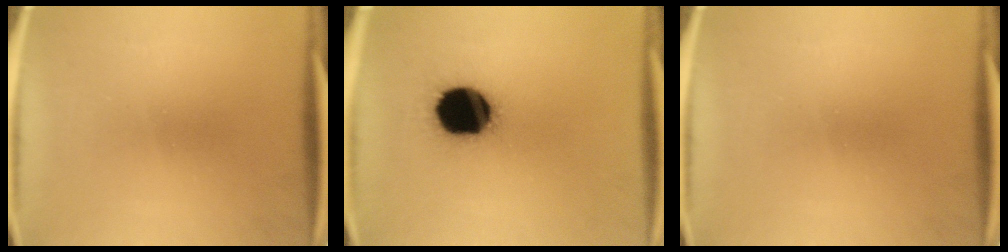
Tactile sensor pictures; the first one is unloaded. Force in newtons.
{"total": 19.9}
{"total": 0.0}